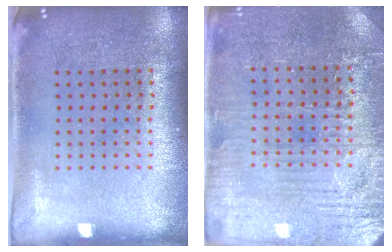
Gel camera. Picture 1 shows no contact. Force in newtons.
{"total": 3.4, "press": 3.4, "slide": 0.5}